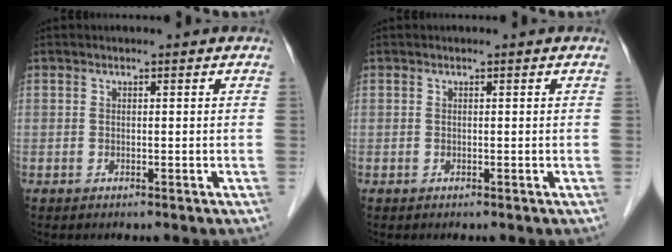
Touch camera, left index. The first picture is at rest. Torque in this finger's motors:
{"motor_torque": [0.00, 0.00, 0.00, 0.00]}